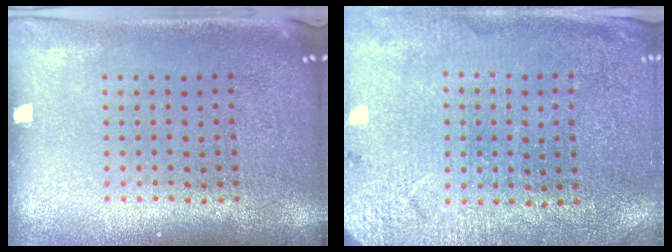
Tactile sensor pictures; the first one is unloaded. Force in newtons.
{"total": 2.7, "press": 2.7, "slide": 0.1}